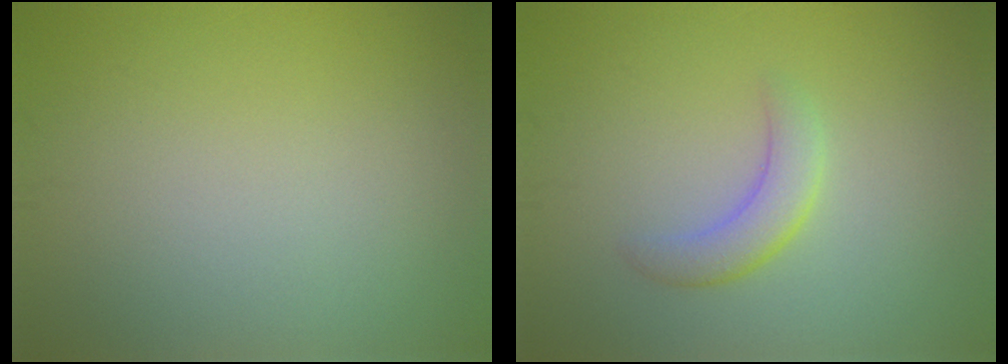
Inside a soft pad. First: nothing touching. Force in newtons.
{"total": 2.6, "press": 2.6, "slide": 0.1}